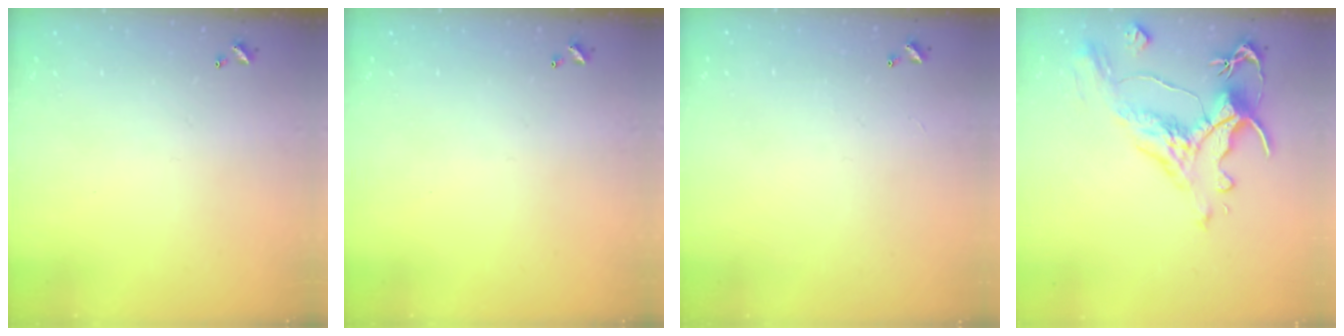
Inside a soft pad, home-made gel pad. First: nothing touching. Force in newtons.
{"total": 0.0}
{"total": 1.0, "press": 0.9, "slide": 0.5}
{"total": 1.6, "press": 0.7, "slide": 1.4}